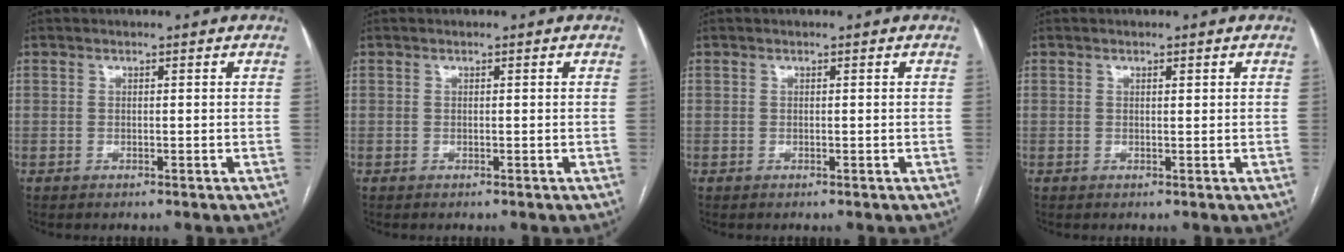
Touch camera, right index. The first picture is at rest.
{"total": 0.0}
{"total": 0.0}
{"total": 0.6, "force": [0.3, 0.1, 0.5], "torque": [-0.010, -0.001, 0.005]}